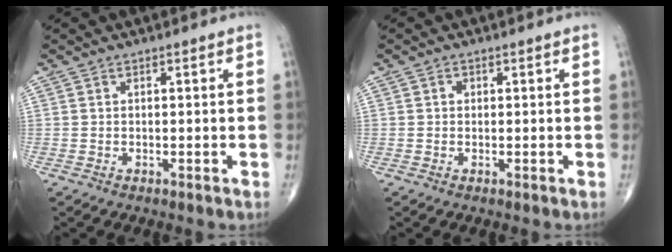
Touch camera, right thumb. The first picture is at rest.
{"total": 0.7, "force": [0.1, 0.7, 0.3], "torque": [0.000, 0.002, 0.000]}